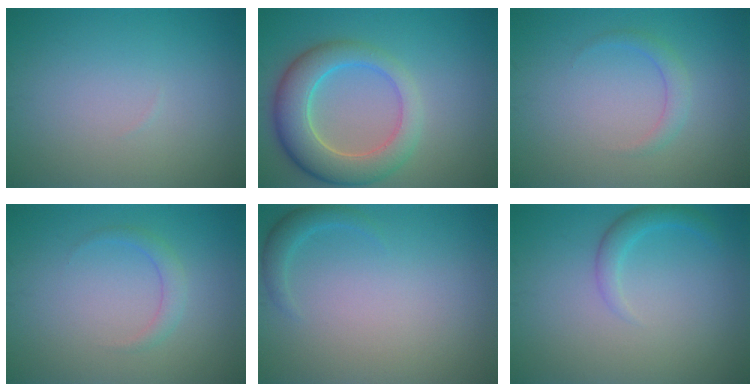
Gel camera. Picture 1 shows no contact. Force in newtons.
{"total": 6.8, "press": 6.8, "slide": 0.4}
{"total": 1.5, "press": 1.5, "slide": 0.1}
{"total": 1.5, "press": 1.5, "slide": 0.1}
{"total": 1.5, "press": 1.5, "slide": 0.0}
{"total": 1.9, "press": 1.9, "slide": 0.1}